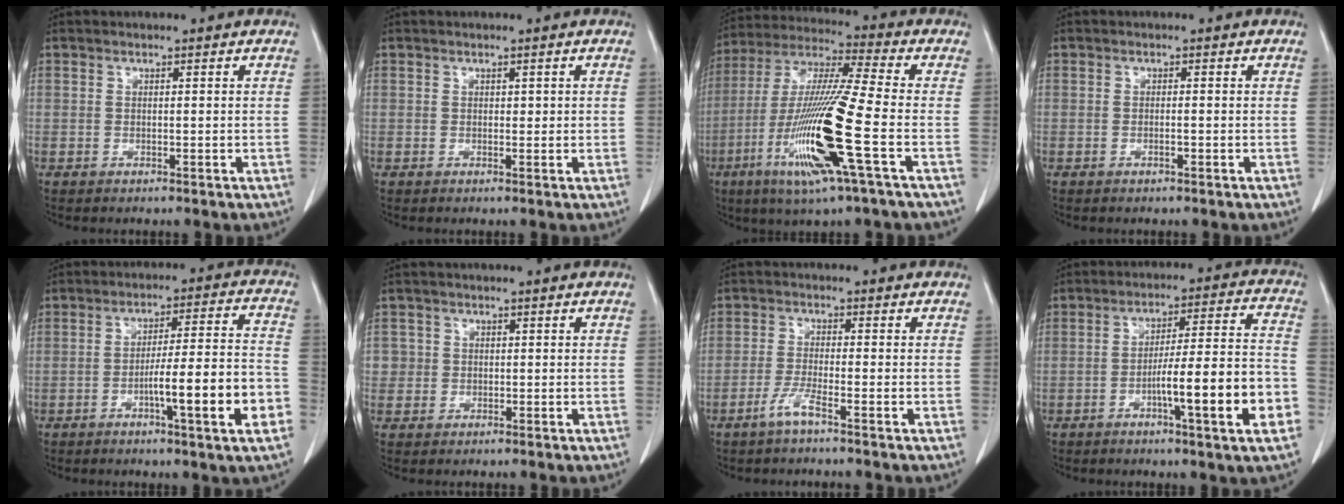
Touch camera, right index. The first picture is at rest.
{"total": 0.9, "force": [0.2, 0.6, 0.6], "torque": [-0.003, 0.001, 0.003]}
{"total": 18.0, "force": [-5.9, -0.4, 17.0], "torque": [-0.358, -0.025, -0.118]}
{"total": 0.7, "force": [-0.4, 0.0, 0.5], "torque": [-0.012, 0.001, -0.003]}
{"total": 13.0, "force": [-4.7, 0.0, 12.2], "torque": [-0.188, 0.004, -0.069]}
{"total": 2.0, "force": [0.0, 2.0, 0.0], "torque": [0.013, 0.007, -0.001]}
{"total": 3.3, "force": [-2.3, -0.3, 2.4], "torque": [-0.052, -0.004, -0.051]}
{"total": 14.0, "force": [-5.0, 0.3, 13.1], "torque": [-0.199, 0.006, -0.073]}